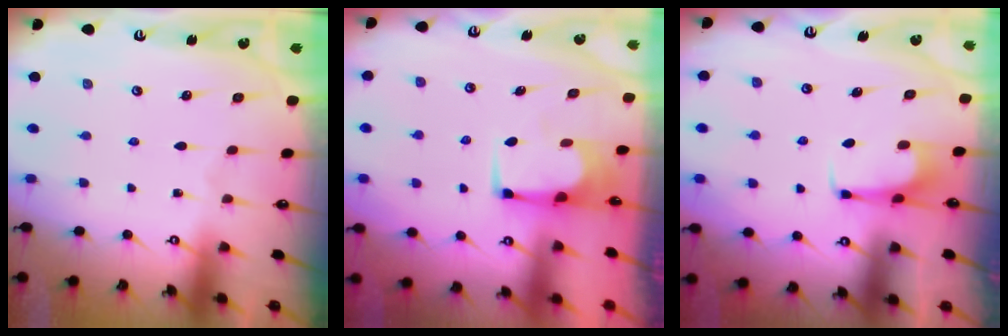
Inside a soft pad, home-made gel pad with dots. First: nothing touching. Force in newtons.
{"total": 1.6, "press": 1.6, "slide": 0.3}
{"total": 2.1, "press": 2.1, "slide": 0.1}